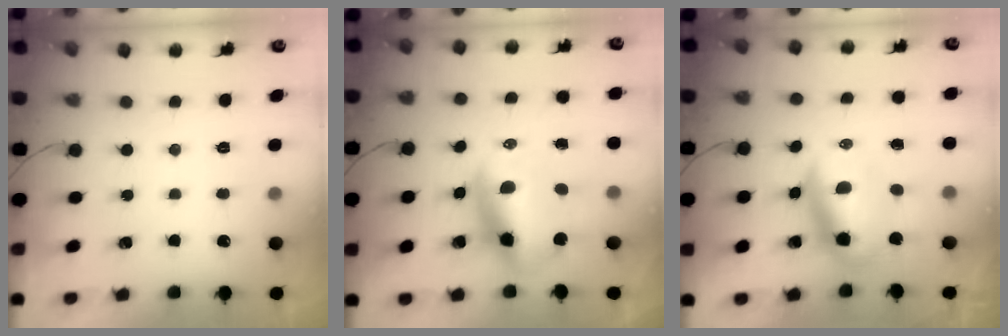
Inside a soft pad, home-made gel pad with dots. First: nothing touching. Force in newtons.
{"total": 10.6, "press": 10.2, "slide": 2.8}
{"total": 8.1, "press": 7.8, "slide": 2.2}